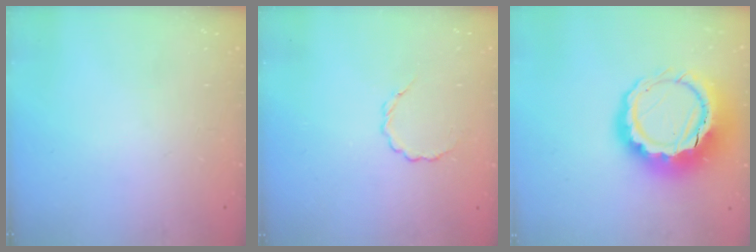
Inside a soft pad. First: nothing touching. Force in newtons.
{"total": 2.9, "press": 2.7, "slide": 1.0}
{"total": 15.6, "press": 15.3, "slide": 3.3}